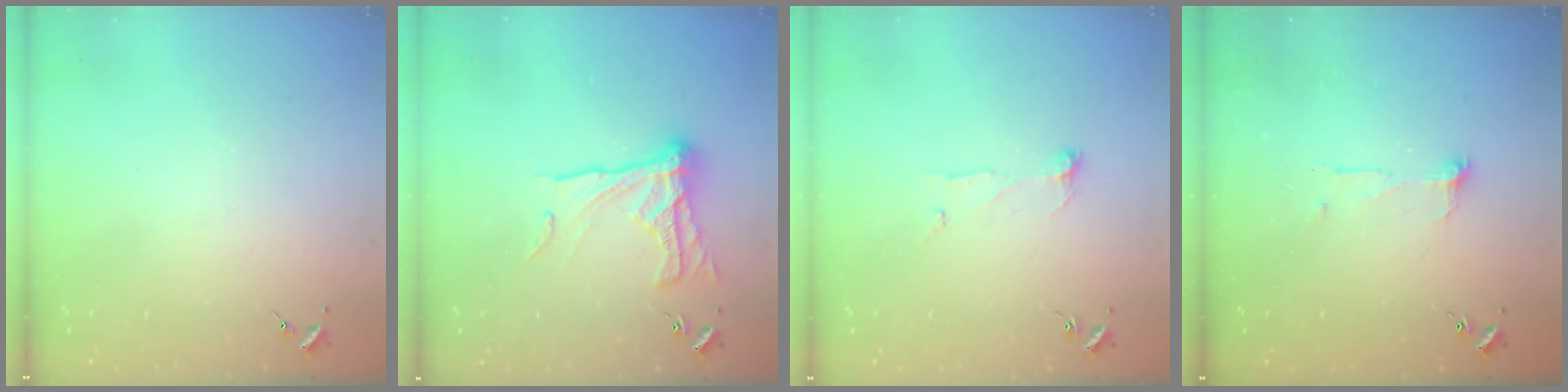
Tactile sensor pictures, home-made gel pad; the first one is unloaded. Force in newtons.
{"total": 16.8, "press": 16.8, "slide": 1.0}
{"total": 6.6, "press": 6.6, "slide": 0.3}
{"total": 7.3, "press": 7.2, "slide": 0.6}